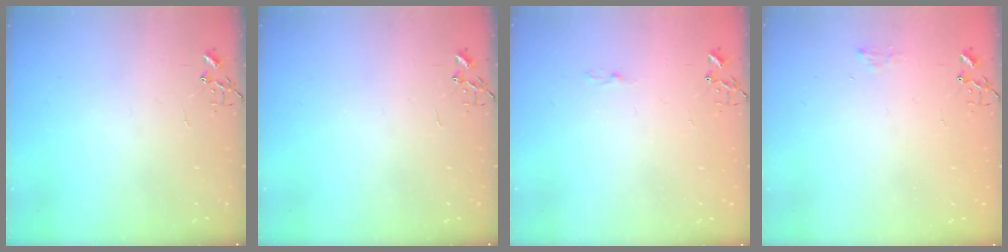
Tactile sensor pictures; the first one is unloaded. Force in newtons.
{"total": 0.0}
{"total": 3.1, "press": 3.0, "slide": 0.5}
{"total": 6.8, "press": 6.8, "slide": 0.6}